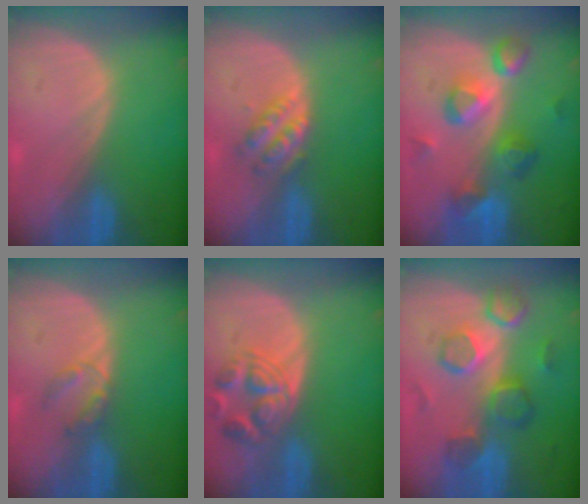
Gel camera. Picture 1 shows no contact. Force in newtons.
{"total": 4.7, "press": 4.2, "slide": 2.2}
{"total": 9.4, "press": 8.1, "slide": 4.6}
{"total": 2.8, "press": 2.8, "slide": 0.3}
{"total": 6.2, "press": 6.1, "slide": 0.7}
{"total": 9.0, "press": 8.6, "slide": 2.8}